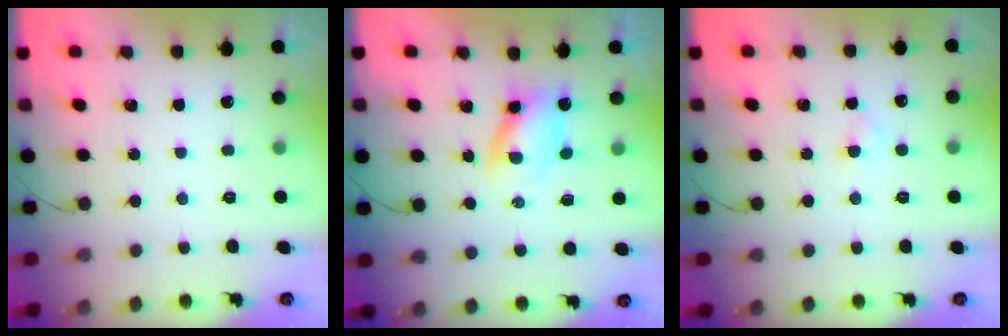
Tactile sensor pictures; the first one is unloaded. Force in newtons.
{"total": 2.8, "press": 2.7, "slide": 0.7}
{"total": 2.1, "press": 1.9, "slide": 0.9}